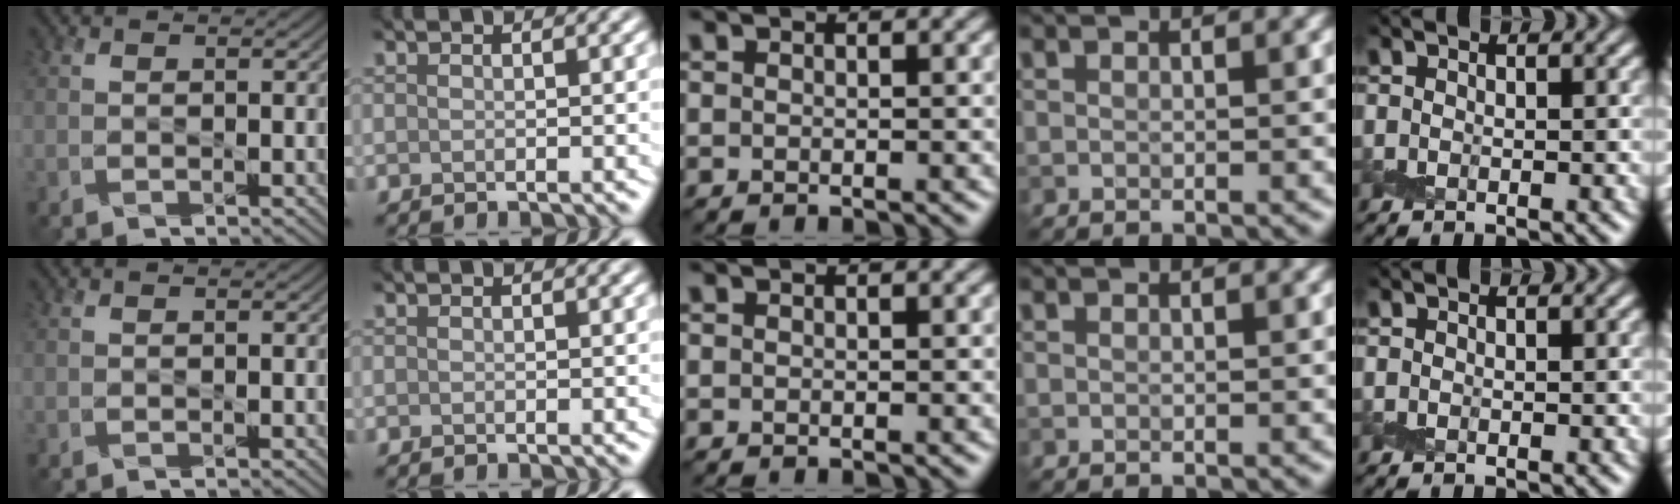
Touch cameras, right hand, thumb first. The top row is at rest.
{}